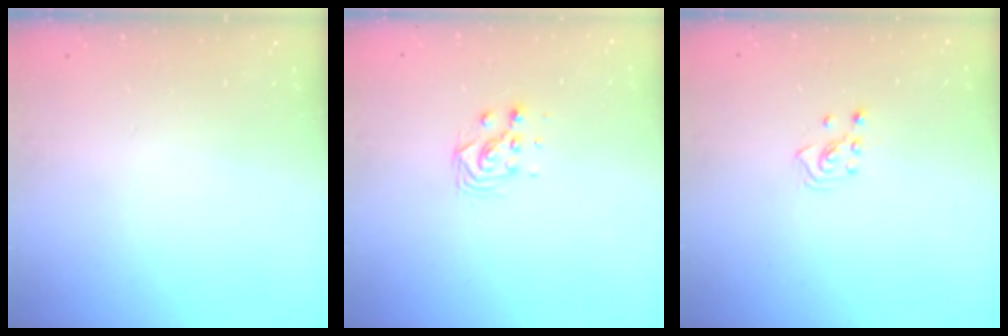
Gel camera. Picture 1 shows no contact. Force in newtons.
{"total": 5.7, "press": 5.7, "slide": 0.2}
{"total": 2.3, "press": 2.2, "slide": 0.8}